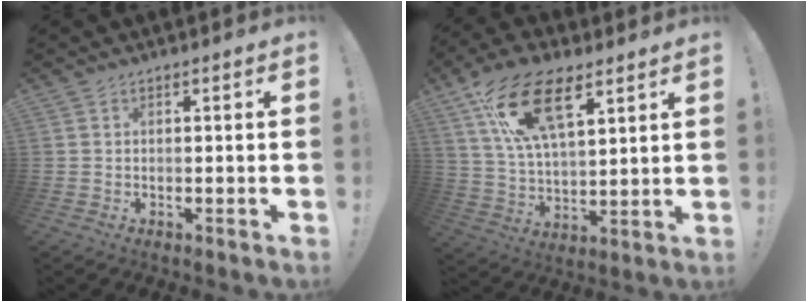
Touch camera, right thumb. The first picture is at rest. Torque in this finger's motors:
{"motor_torque": [-0.63, 1.65, 0.69, -0.01, 0.54]}